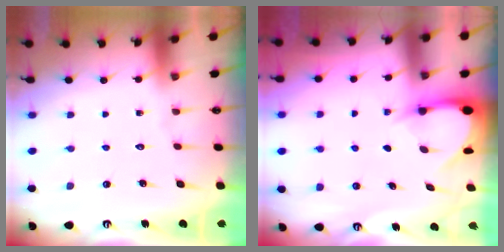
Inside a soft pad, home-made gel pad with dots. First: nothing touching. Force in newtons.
{"total": 3.2, "press": 3.2, "slide": 0.2}